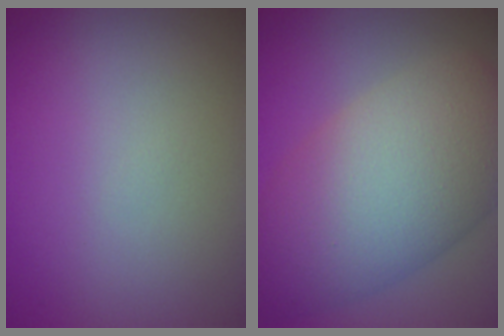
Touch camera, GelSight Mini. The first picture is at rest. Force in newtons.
{"total": 11.3, "press": 11.3, "slide": 0.3}